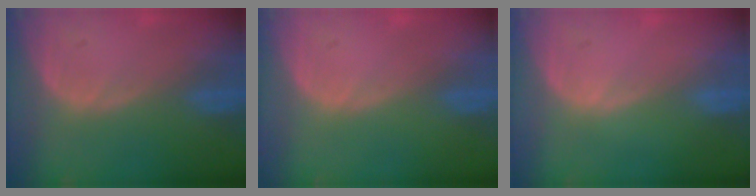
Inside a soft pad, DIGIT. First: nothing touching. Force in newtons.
{"total": 0.0}
{"total": 0.0}